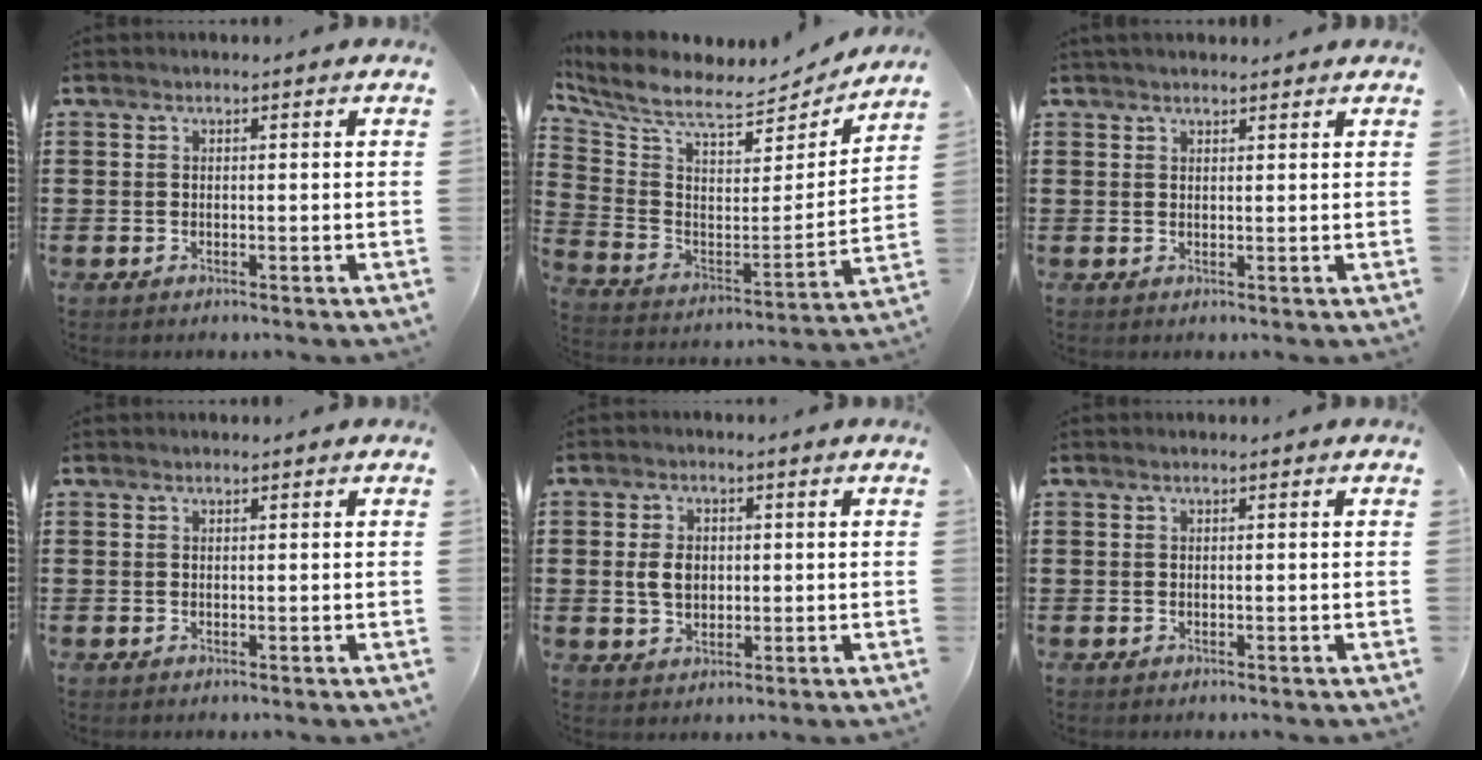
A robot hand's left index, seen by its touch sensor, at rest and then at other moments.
{"total": 8.3, "force": [7.2, 1.6, 3.8], "torque": [-0.108, -0.058, 0.122]}
{"total": 1.4, "force": [1.3, 0.3, 0.5], "torque": [-0.011, 0.002, 0.026]}
{"total": 0.0}
{"total": 4.2, "force": [0.4, 2.9, 2.9], "torque": [-0.070, 0.008, 0.003]}
{"total": 0.0}